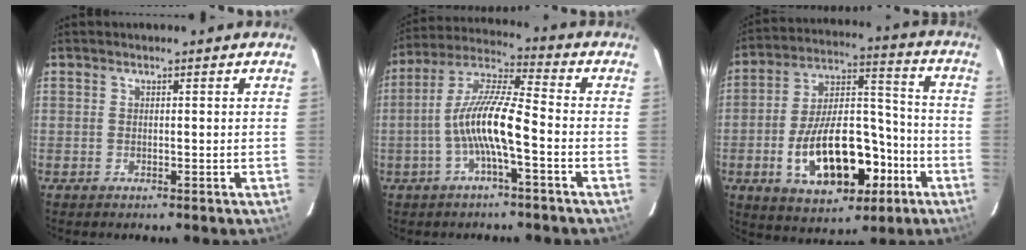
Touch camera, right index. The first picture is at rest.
{"total": 10.7, "force": [-3.2, 1.4, 10.1], "torque": [-0.210, 0.013, -0.063]}
{"total": 19.4, "force": [-7.0, 10.0, 15.0], "torque": [-0.279, 0.024, -0.092]}